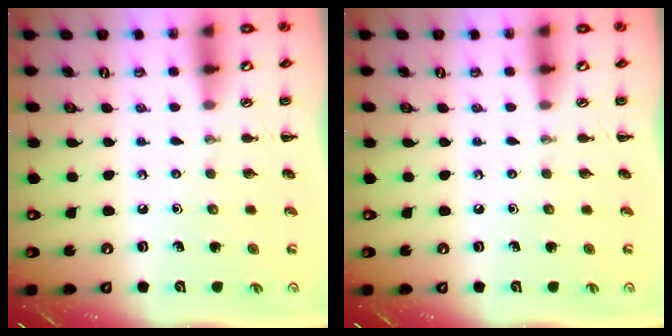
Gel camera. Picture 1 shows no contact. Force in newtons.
{"total": 0.0}